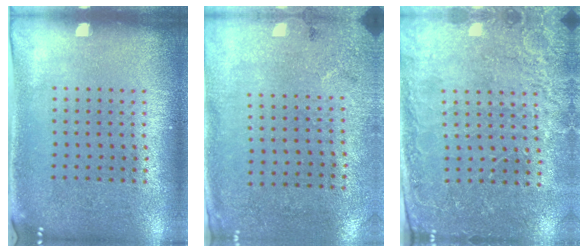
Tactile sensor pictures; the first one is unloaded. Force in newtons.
{"total": 2.7, "press": 2.2, "slide": 1.7}
{"total": 2.8, "press": 2.7, "slide": 0.4}